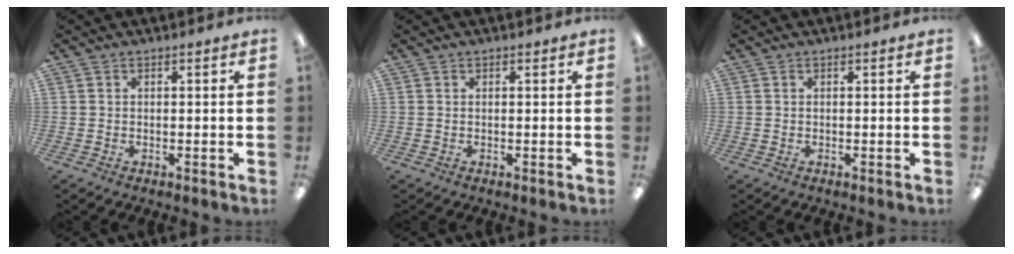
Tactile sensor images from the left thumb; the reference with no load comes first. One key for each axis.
{"total": 0.0}
{"total": 0.0}